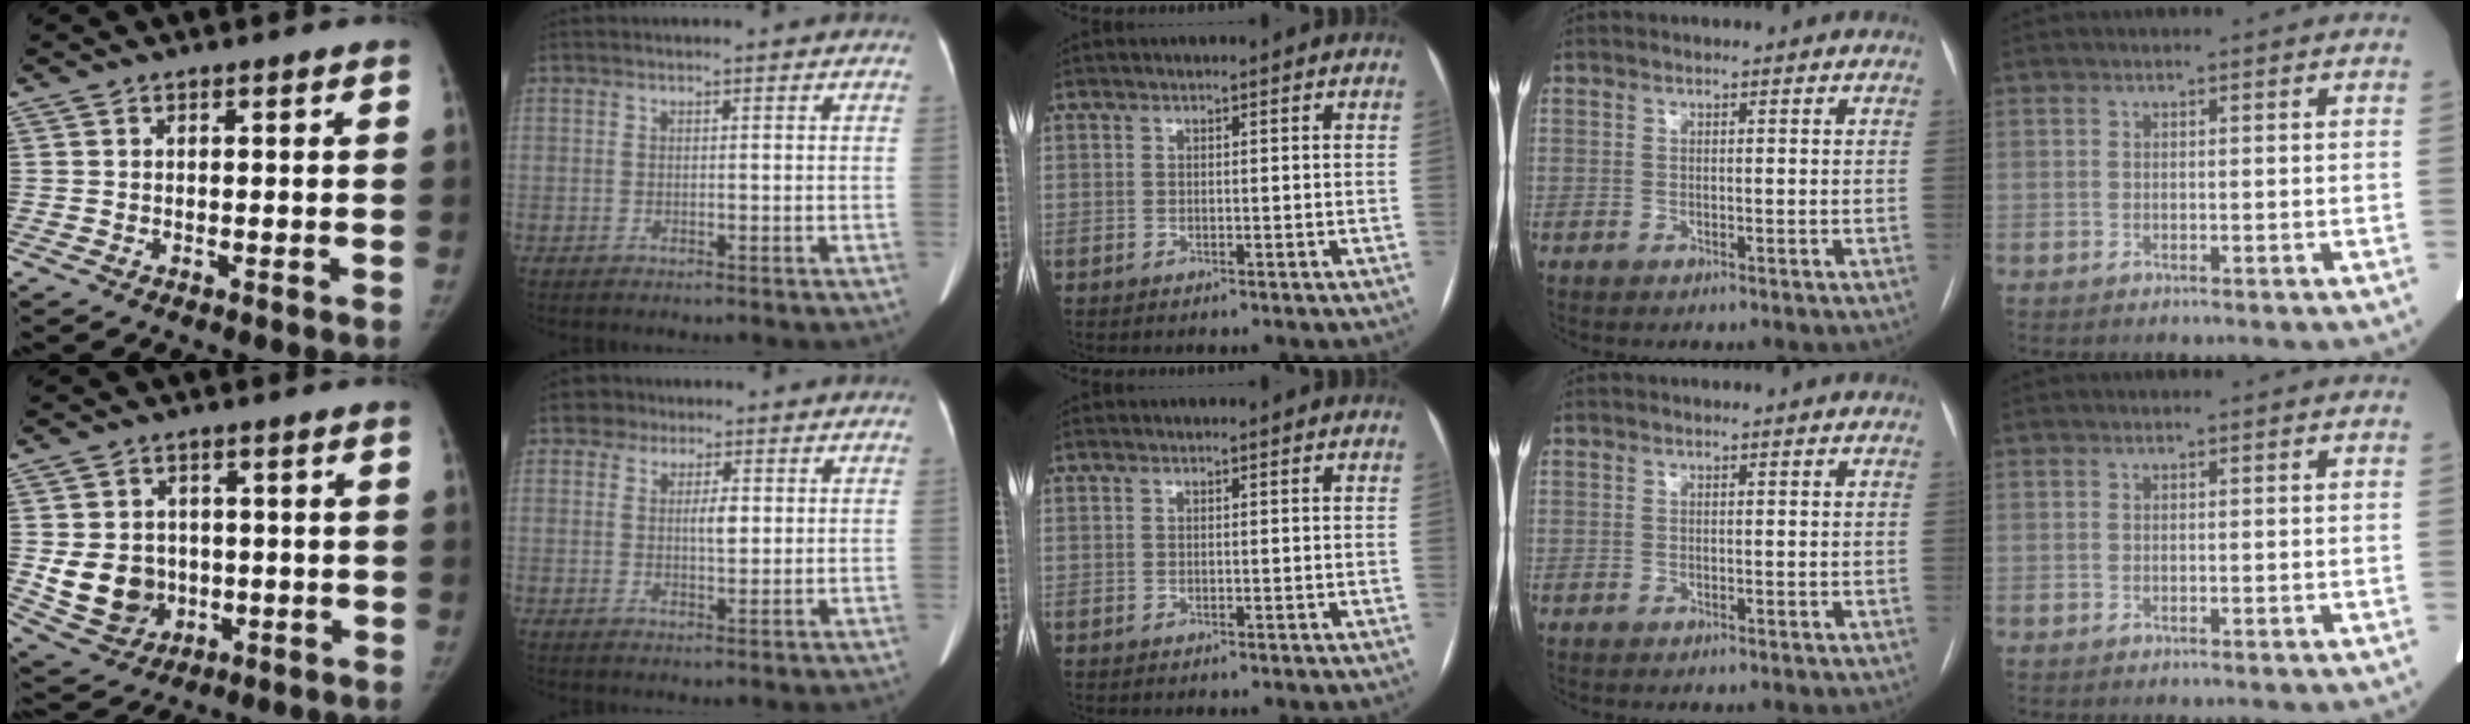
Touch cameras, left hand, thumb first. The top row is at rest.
{"thumb": {"total": 10.0, "force": [-0.8, 8.7, 4.8], "torque": [-0.049, 0.004, 0.010]}, "index": {"total": 4.4, "force": [1.1, 2.9, 3.1], "torque": [-0.050, 0.012, 0.016]}}